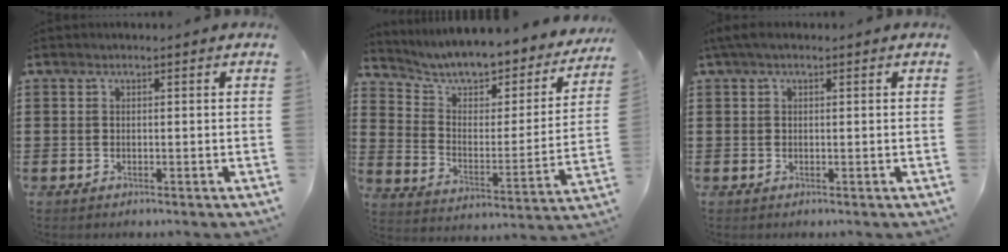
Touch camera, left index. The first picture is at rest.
{"total": 7.2, "force": [6.6, 1.4, 2.5], "torque": [-0.083, -0.053, 0.109]}
{"total": 1.3, "force": [0.4, 0.6, 1.1], "torque": [-0.024, 0.006, 0.007]}